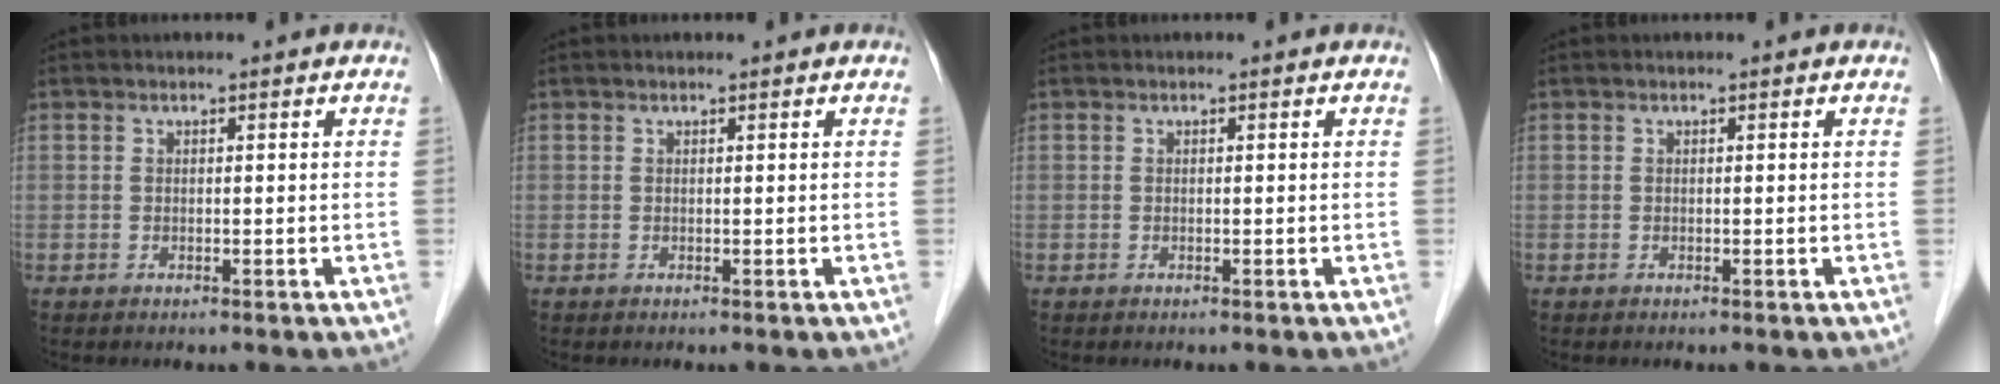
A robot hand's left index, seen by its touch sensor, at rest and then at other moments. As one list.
[{"total": 0.5, "force": [-0.5, -0.1, 0.0], "torque": [-0.002, -0.007, -0.006]}, {"total": 0.0}, {"total": 0.0}]